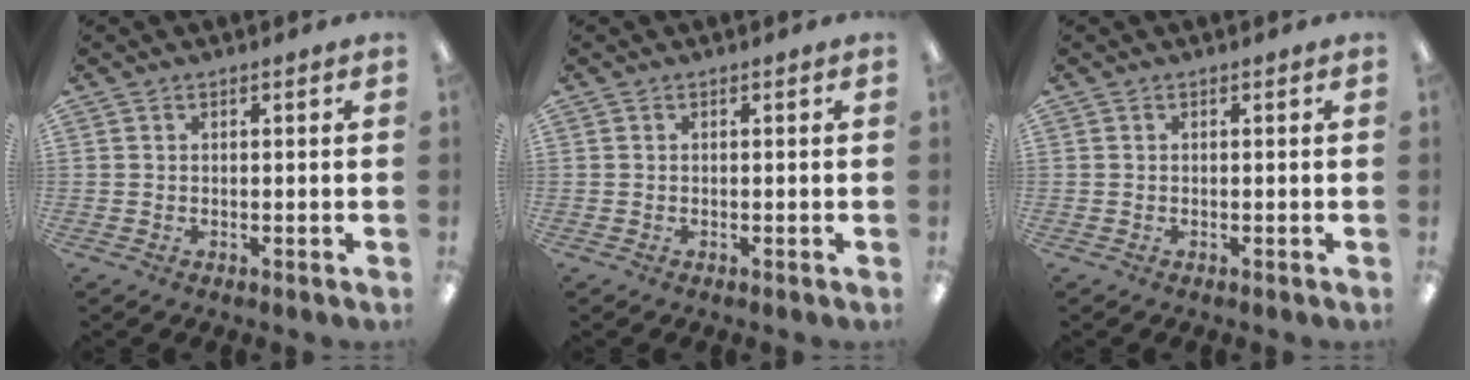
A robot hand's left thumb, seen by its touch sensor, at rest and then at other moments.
{"total": 0.0}
{"total": 0.0}